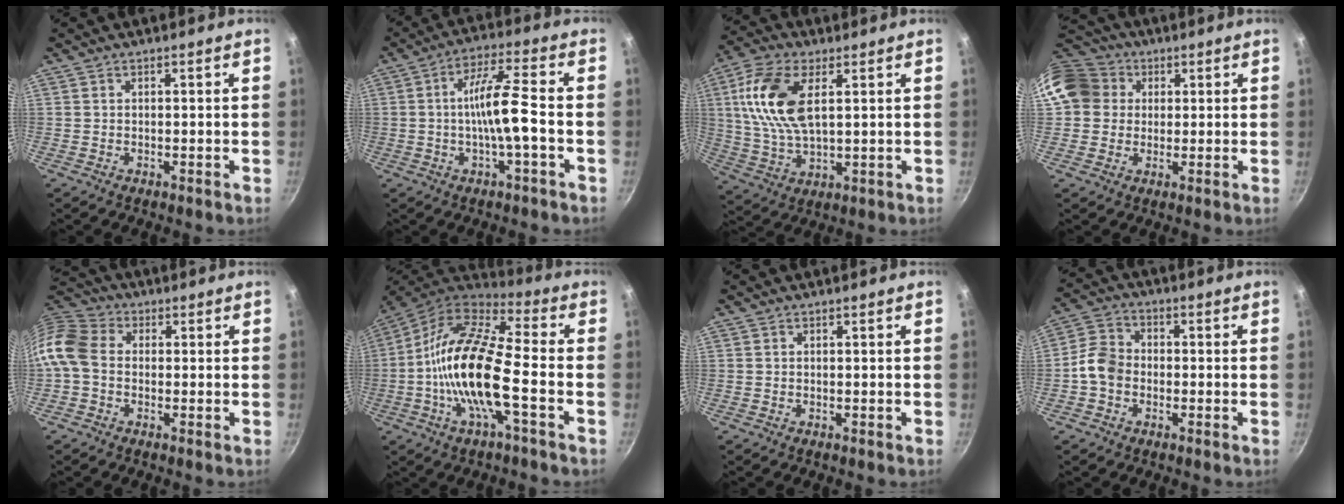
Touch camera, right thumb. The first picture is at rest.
{"total": 9.2, "force": [-1.6, 1.3, 9.0], "torque": [-0.163, 0.030, -0.033]}
{"total": 14.0, "force": [3.8, 7.1, 11.5], "torque": [-0.226, -0.004, 0.074]}
{"total": 12.9, "force": [3.5, 11.3, 5.3], "torque": [-0.086, 0.023, 0.055]}
{"total": 9.5, "force": [-0.9, 7.3, 6.0], "torque": [-0.113, 0.024, -0.040]}
{"total": 18.5, "force": [-3.6, 5.8, 17.2], "torque": [-0.328, 0.040, -0.090]}
{"total": 0.0}
{"total": 6.7, "force": [-1.6, 5.3, 3.7], "torque": [-0.052, 0.023, -0.047]}